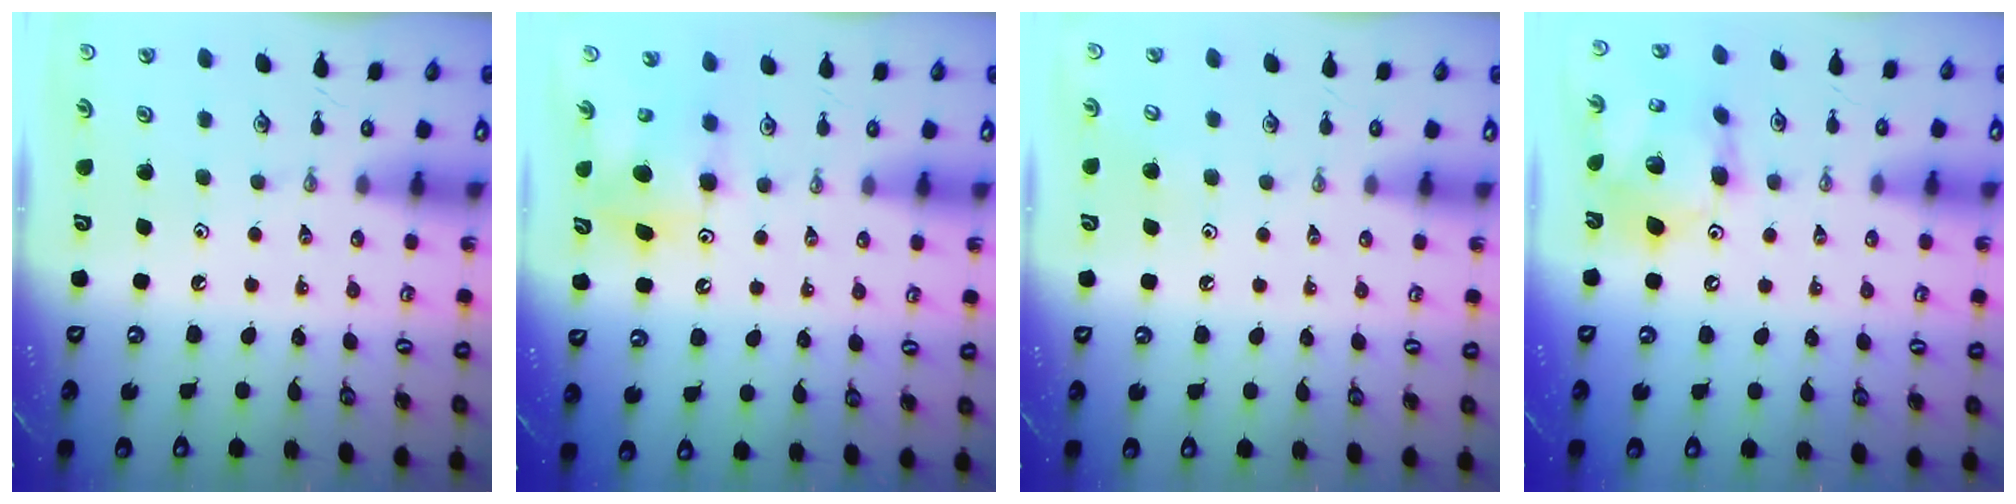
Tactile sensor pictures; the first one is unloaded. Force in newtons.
{"total": 7.2, "press": 7.2, "slide": 0.4}
{"total": 3.1, "press": 3.0, "slide": 0.2}
{"total": 13.2, "press": 13.1, "slide": 1.3}